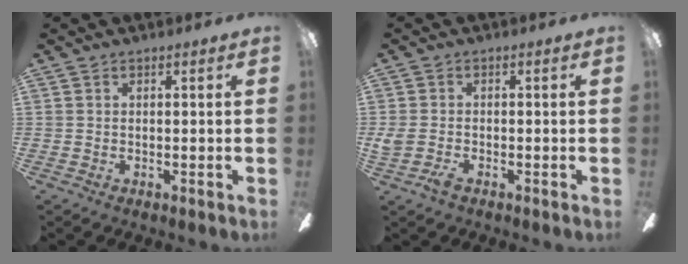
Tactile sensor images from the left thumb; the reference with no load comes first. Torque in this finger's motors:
{"motor_torque": [0.02, 0.03, 0.34, -0.34, 0.00]}